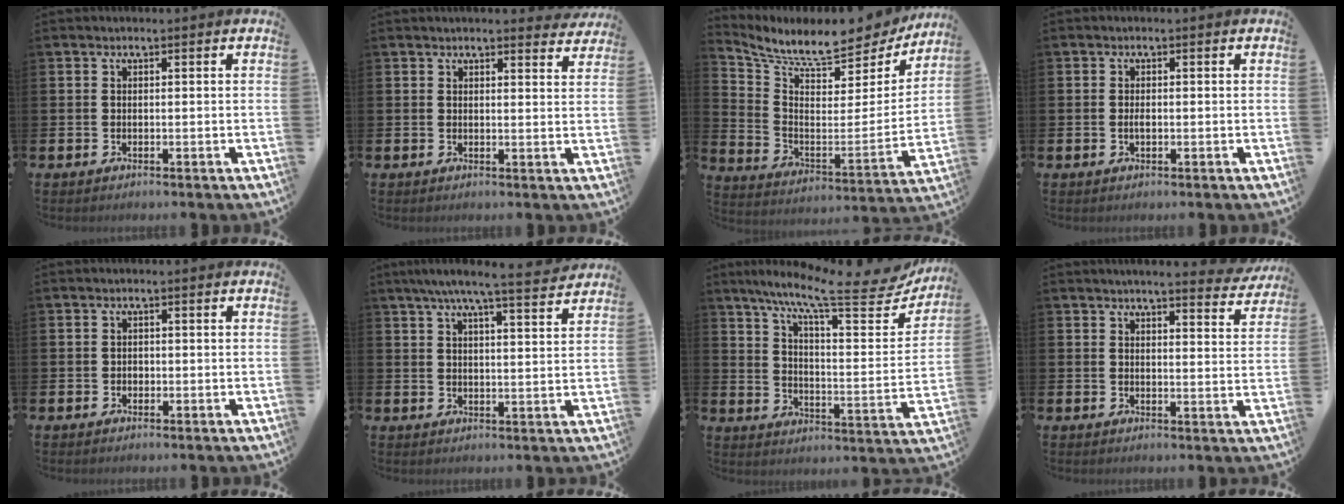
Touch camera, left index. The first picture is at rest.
{"total": 2.6, "force": [2.6, 0.1, 0.2], "torque": [0.000, -0.016, 0.045]}
{"total": 8.0, "force": [7.3, 2.0, 2.6], "torque": [-0.079, -0.062, 0.118]}
{"total": 1.0, "force": [-0.2, 0.4, 0.9], "torque": [-0.017, 0.002, -0.005]}
{"total": 0.8, "force": [-0.1, 0.7, 0.3], "torque": [-0.006, 0.006, -0.004]}
{"total": 6.9, "force": [6.2, 0.0, 2.9], "torque": [-0.064, -0.030, 0.107]}
{"total": 11.8, "force": [9.2, 2.2, 7.0], "torque": [-0.135, -0.063, 0.143]}
{"total": 4.3, "force": [4.2, 0.0, 1.2], "torque": [-0.025, -0.027, 0.070]}